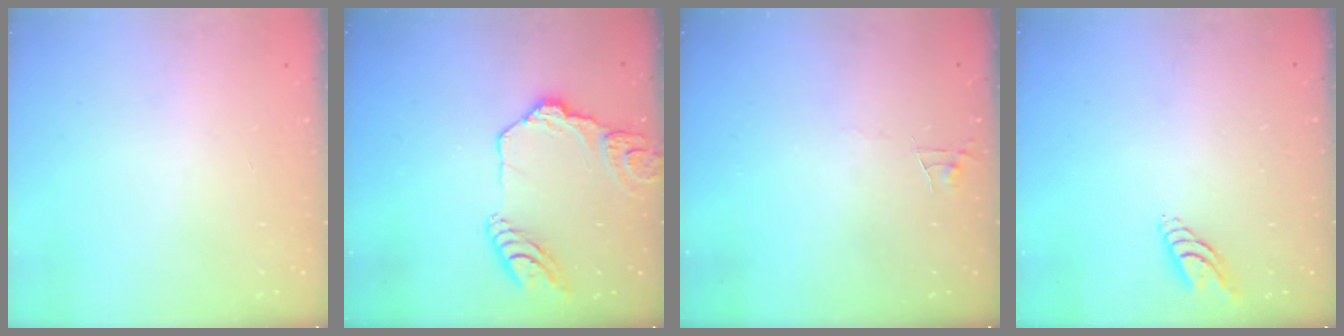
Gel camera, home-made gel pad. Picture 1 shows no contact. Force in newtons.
{"total": 15.4, "press": 15.3, "slide": 1.5}
{"total": 3.5, "press": 3.5, "slide": 0.3}
{"total": 6.0, "press": 5.9, "slide": 0.9}